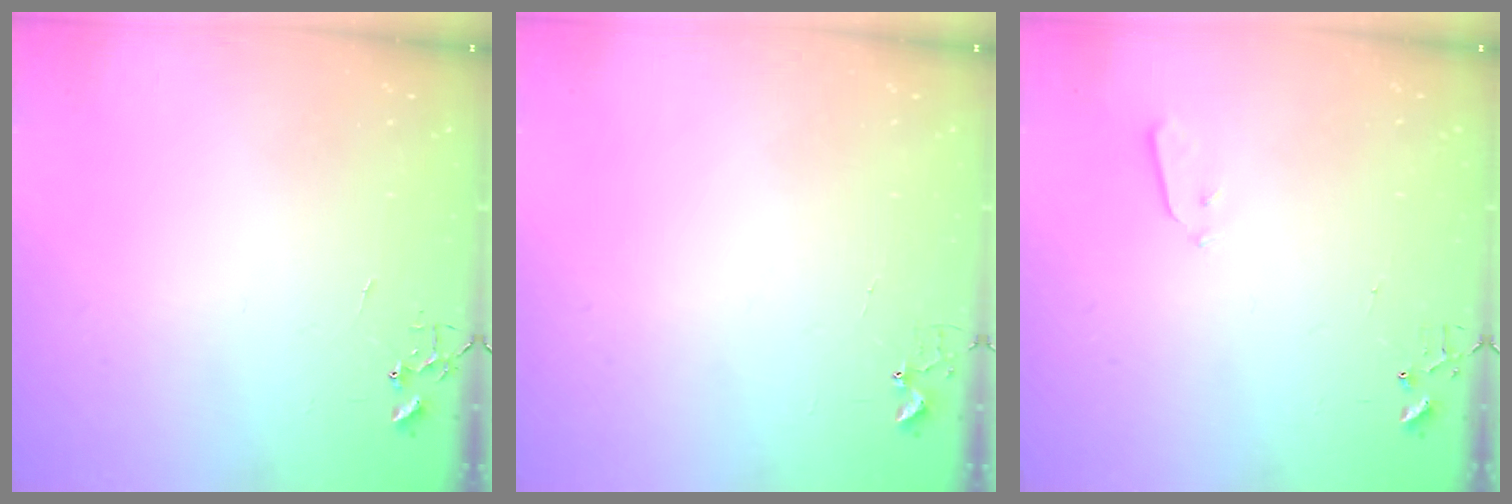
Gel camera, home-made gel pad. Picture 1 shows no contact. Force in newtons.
{"total": 3.7, "press": 3.7, "slide": 0.2}
{"total": 2.9, "press": 2.8, "slide": 0.8}